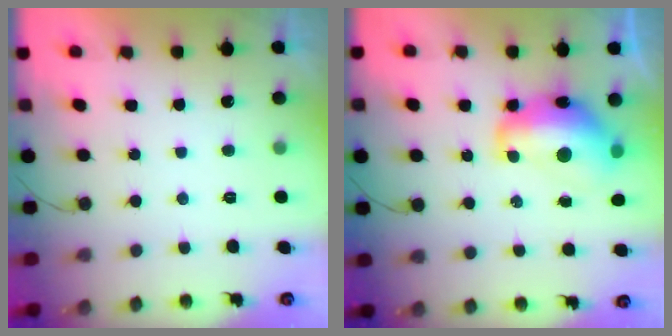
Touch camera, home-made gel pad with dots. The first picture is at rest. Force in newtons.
{"total": 14.7, "press": 14.6, "slide": 1.4}